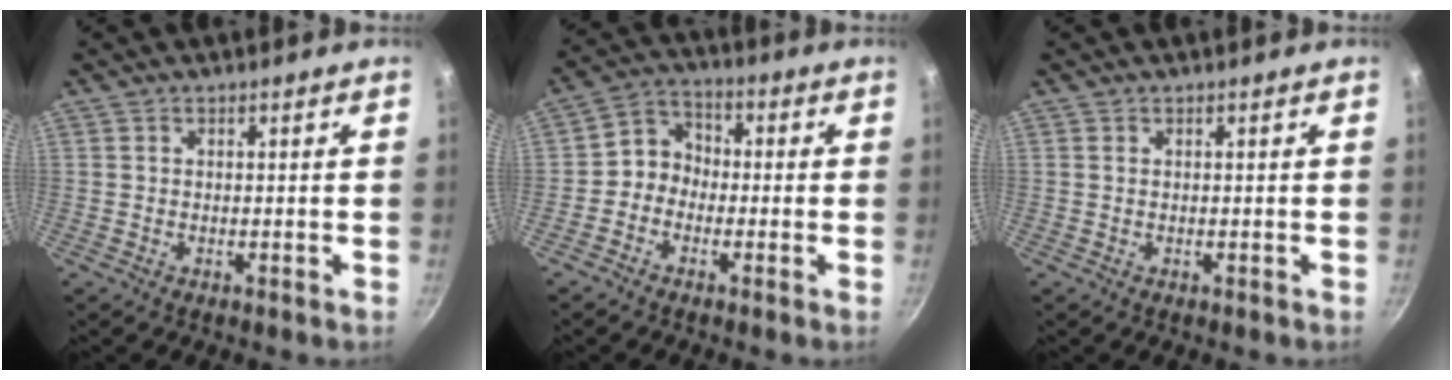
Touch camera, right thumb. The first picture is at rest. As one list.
[{"total": 5.9, "force": [-1.6, 5.1, 2.6], "torque": [-0.016, 0.032, -0.048]}, {"total": 0.0}]